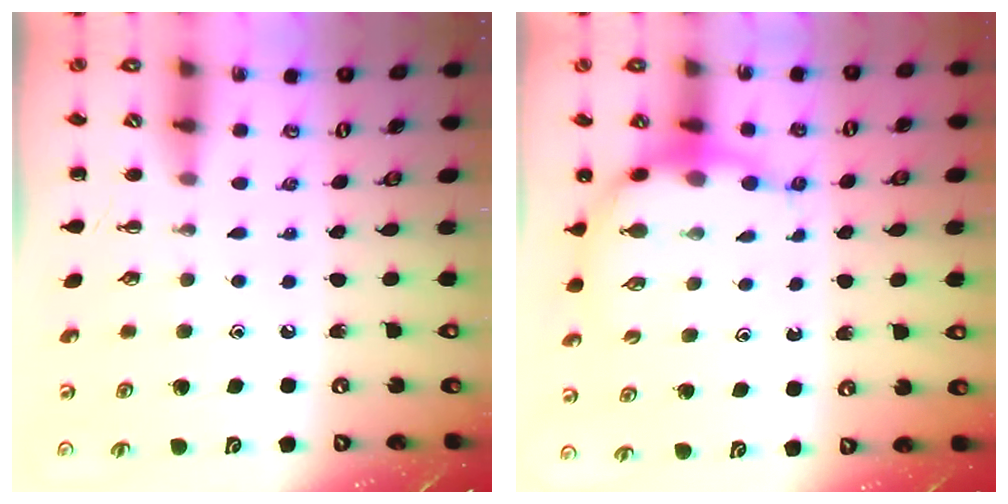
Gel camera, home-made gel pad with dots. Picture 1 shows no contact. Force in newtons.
{"total": 6.7, "press": 6.5, "slide": 1.6}